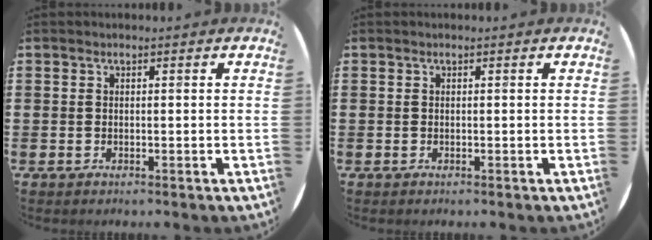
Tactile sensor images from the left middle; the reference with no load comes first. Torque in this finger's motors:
{"motor_torque": [0.48, -0.45, 0.00, 0.00]}